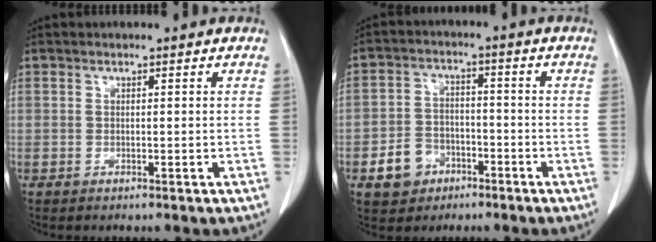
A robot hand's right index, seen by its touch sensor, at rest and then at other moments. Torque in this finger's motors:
{"motor_torque": [0.12, -0.26, -0.08, -0.12]}